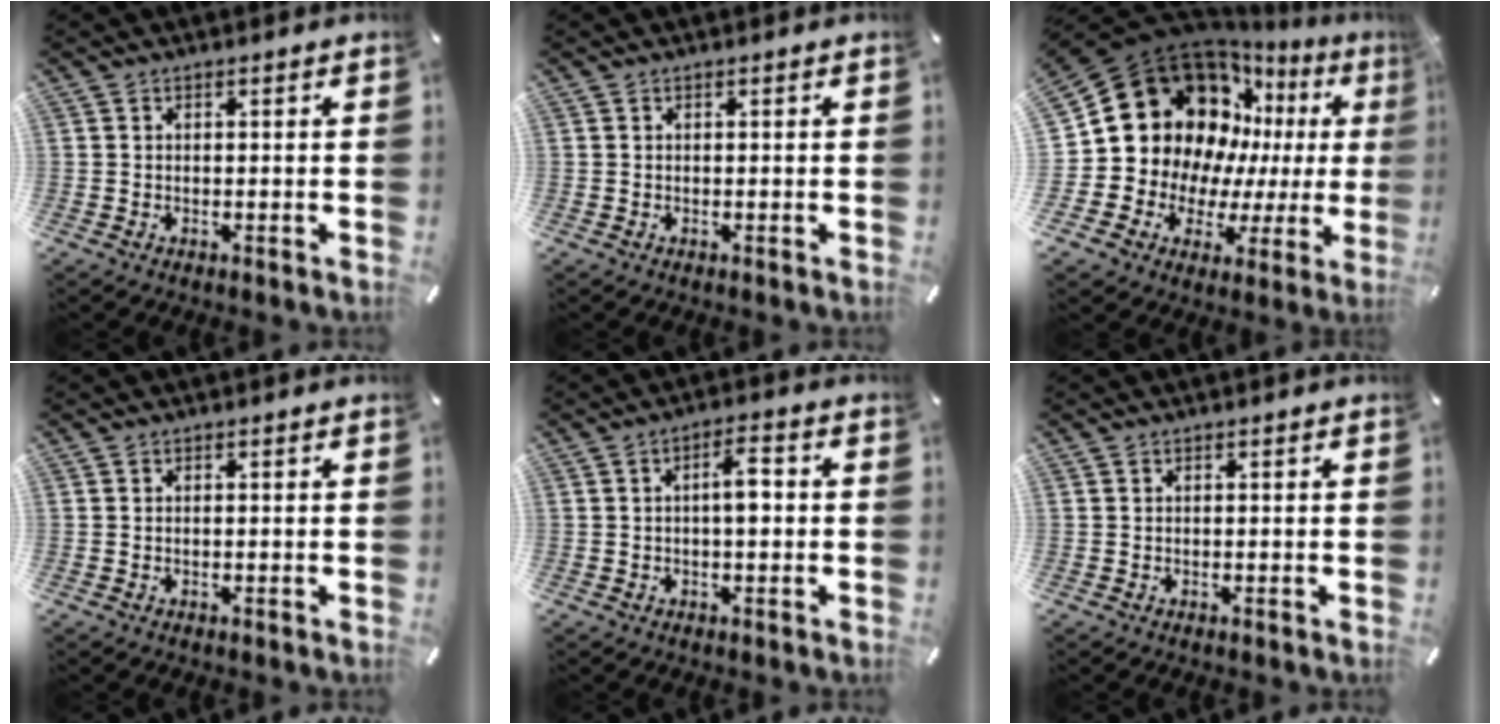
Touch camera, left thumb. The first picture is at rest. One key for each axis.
{"total": 0.0}
{"total": 21.6, "fx": 7.2, "fy": 17.3, "fz": 10.7, "tx": -0.180, "ty": -0.064, "tz": 0.161}
{"total": 0.0}
{"total": 5.7, "fx": 0.0, "fy": 2.1, "fz": 5.3, "tx": -0.090, "ty": 0.013, "tz": -0.006}
{"total": 0.0}